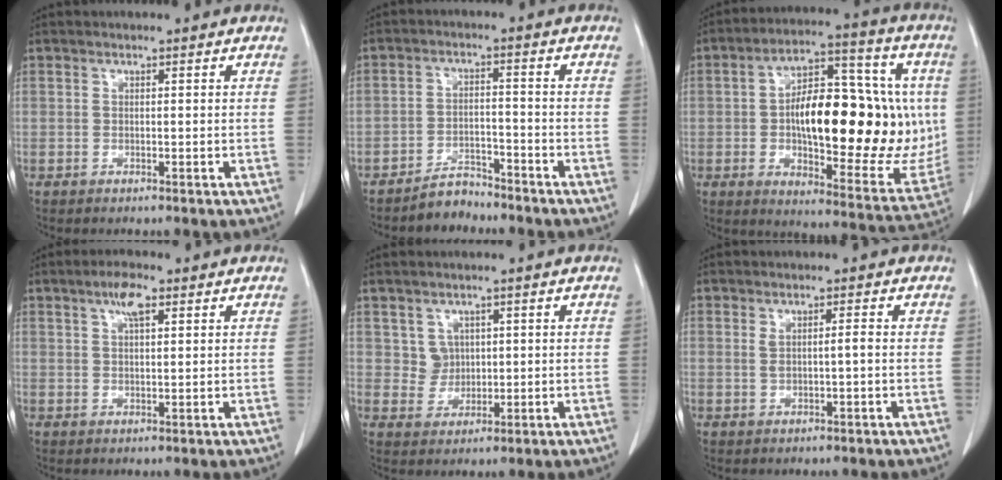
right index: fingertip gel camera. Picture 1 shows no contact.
{"total": 3.9, "force": [-3.7, 1.4, 0.2], "torque": [-0.003, -0.001, -0.062]}
{"total": 25.6, "force": [0.7, 9.5, 23.8], "torque": [-0.334, 0.024, 0.019]}
{"total": 3.9, "force": [2.1, 1.0, 3.2], "torque": [-0.066, 0.007, 0.038]}
{"total": 3.2, "force": [1.2, 2.9, 0.4], "torque": [-0.005, 0.004, 0.026]}
{"total": 1.9, "force": [0.2, 0.2, 1.9], "torque": [-0.034, 0.004, 0.010]}